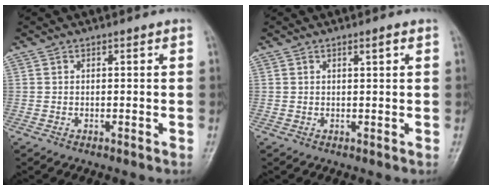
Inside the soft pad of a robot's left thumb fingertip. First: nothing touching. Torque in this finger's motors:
{"motor_torque": [-0.03, 0.02, 0.07, -0.20, 0.04]}